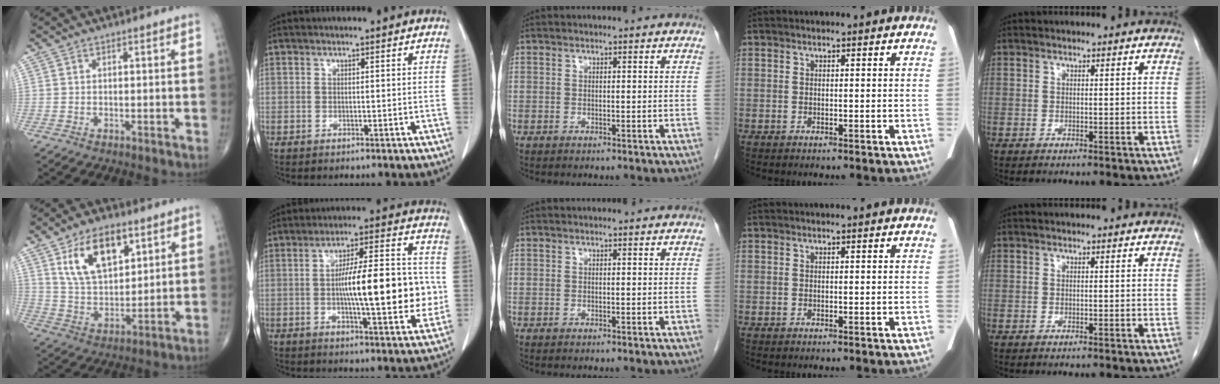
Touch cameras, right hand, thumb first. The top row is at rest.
{"thumb": {"total": 14.4, "force": [6.8, 7.6, 10.2], "torque": [-0.154, -0.027, 0.134]}, "index": {"total": 16.4, "force": [-1.0, 3.4, 16.1], "torque": [-0.249, 0.017, -0.014]}}